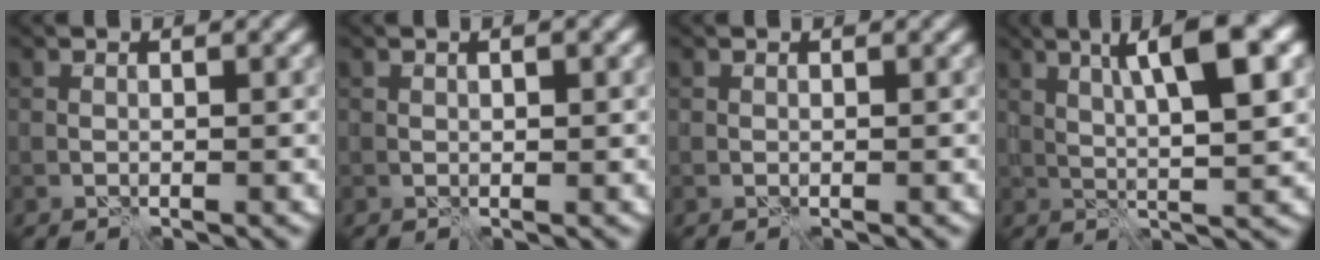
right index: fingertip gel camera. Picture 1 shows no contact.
{"total": 1.0, "force": [0.3, 0.3, 0.9], "torque": [-0.016, 0.001, 0.004]}
{"total": 0.0}
{"total": 8.0, "force": [2.8, 1.6, 7.3], "torque": [-0.113, 0.008, 0.044]}